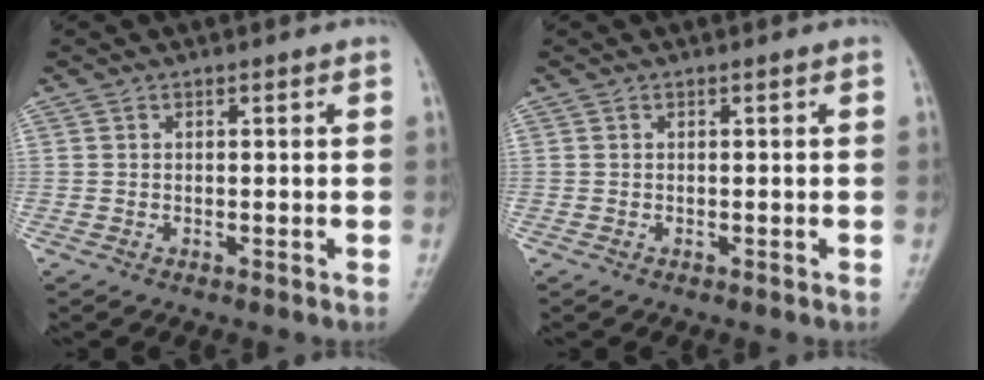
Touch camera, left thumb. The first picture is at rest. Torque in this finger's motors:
{"motor_torque": [0.00, 0.00, 0.00, 0.00, 0.00]}